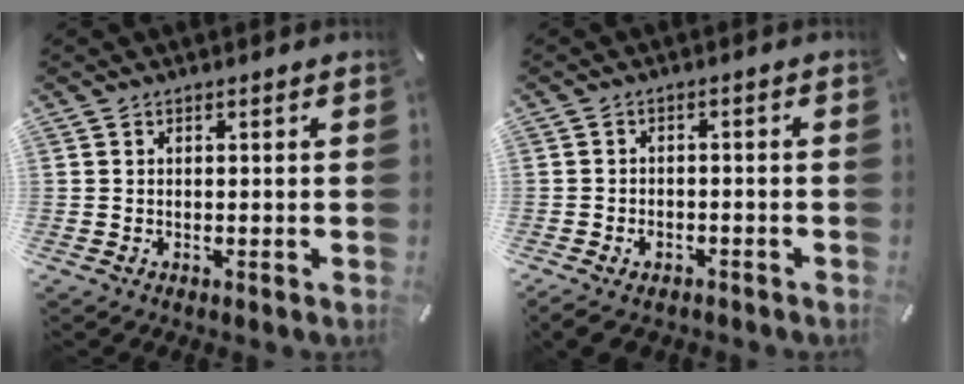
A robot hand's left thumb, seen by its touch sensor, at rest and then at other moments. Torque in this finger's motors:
{"motor_torque": [0.11, 2.31, 0.90, 0.79, 0.10]}